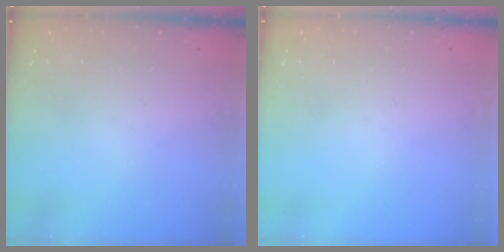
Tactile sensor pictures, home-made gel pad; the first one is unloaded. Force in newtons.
{"total": 0.0}